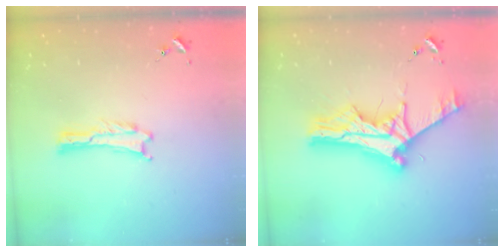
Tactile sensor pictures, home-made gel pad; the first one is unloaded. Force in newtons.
{"total": 11.4, "press": 11.4, "slide": 1.1}